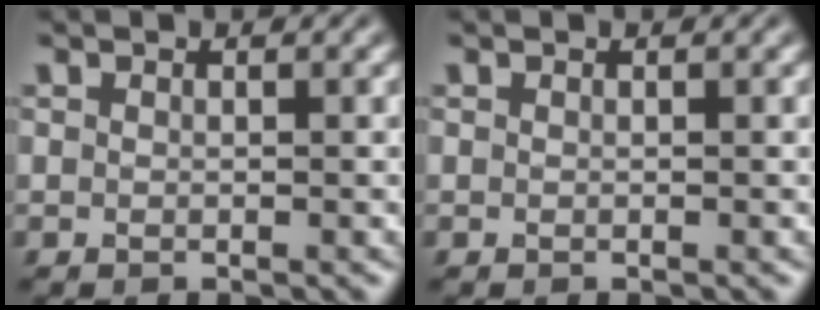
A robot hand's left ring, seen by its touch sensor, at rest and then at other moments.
{"total": 0.0}